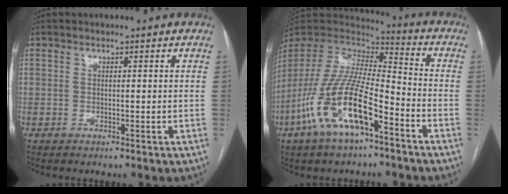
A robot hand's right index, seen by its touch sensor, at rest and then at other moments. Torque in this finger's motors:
{"motor_torque": [2.14, 0.00, 0.80, 0.17]}